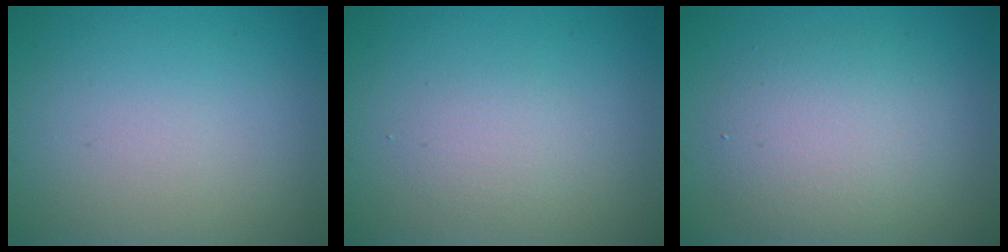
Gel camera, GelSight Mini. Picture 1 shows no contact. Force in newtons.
{"total": 1.4, "press": 1.4, "slide": 0.0}
{"total": 4.4, "press": 4.4, "slide": 0.2}